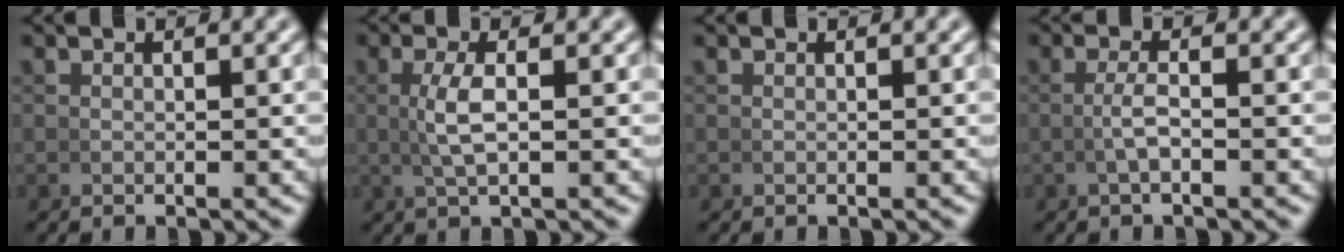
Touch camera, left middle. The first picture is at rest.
{"total": 2.6, "force": [0.2, 0.3, 2.6], "torque": [-0.057, 0.002, 0.007]}
{"total": 0.0}
{"total": 1.6, "force": [-0.3, 0.1, 1.5], "torque": [-0.035, 0.001, -0.006]}